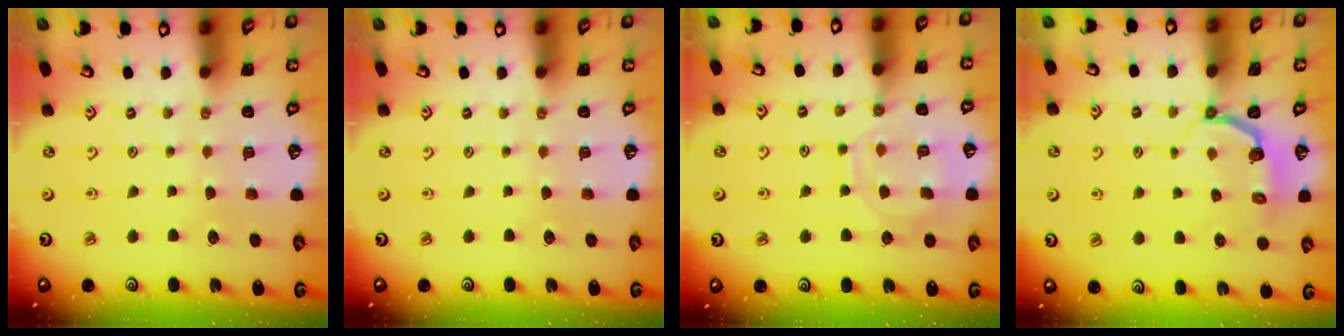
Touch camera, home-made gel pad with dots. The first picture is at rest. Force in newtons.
{"total": 0.0}
{"total": 11.2, "press": 11.2, "slide": 1.0}
{"total": 3.6, "press": 2.6, "slide": 2.5}